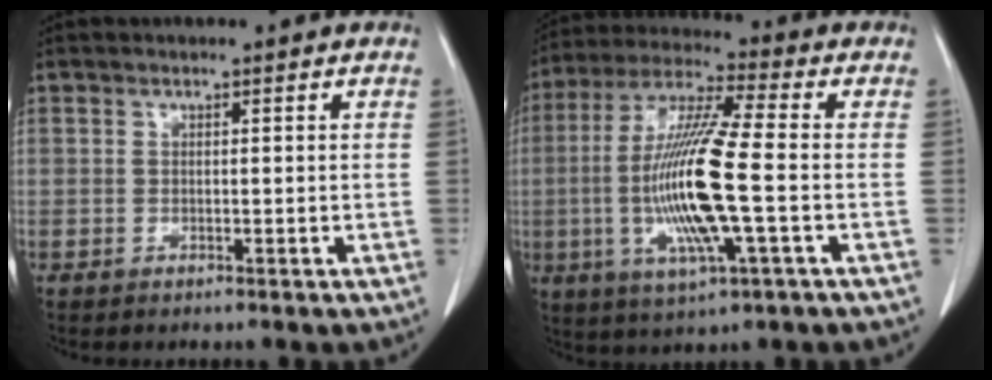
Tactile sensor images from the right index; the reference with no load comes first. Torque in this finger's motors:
{"motor_torque": [2.14, 0.00, 0.59, 0.21]}